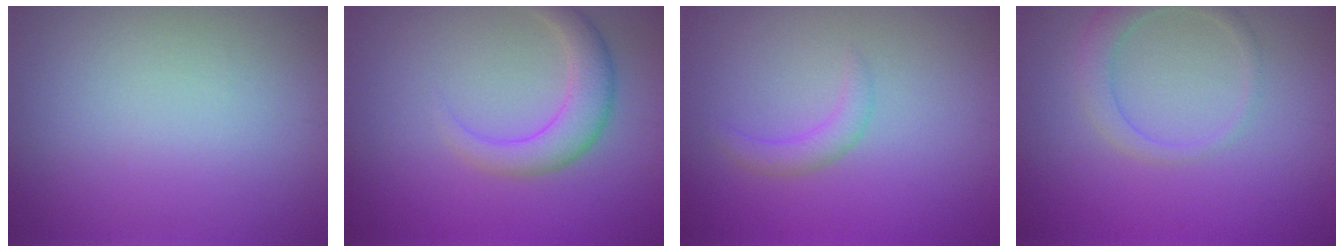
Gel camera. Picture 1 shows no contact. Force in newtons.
{"total": 3.5, "press": 3.5, "slide": 0.2}
{"total": 1.6, "press": 1.6, "slide": 0.0}
{"total": 2.4, "press": 2.4, "slide": 0.2}